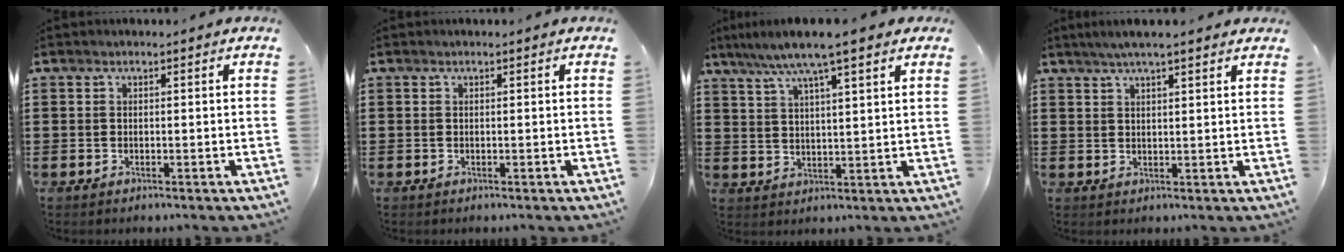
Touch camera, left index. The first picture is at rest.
{"total": 0.0}
{"total": 7.7, "force": [5.8, 0.4, 5.0], "torque": [-0.111, -0.013, 0.102]}
{"total": 3.8, "force": [2.9, 0.4, 2.3], "torque": [-0.051, 0.002, 0.052]}